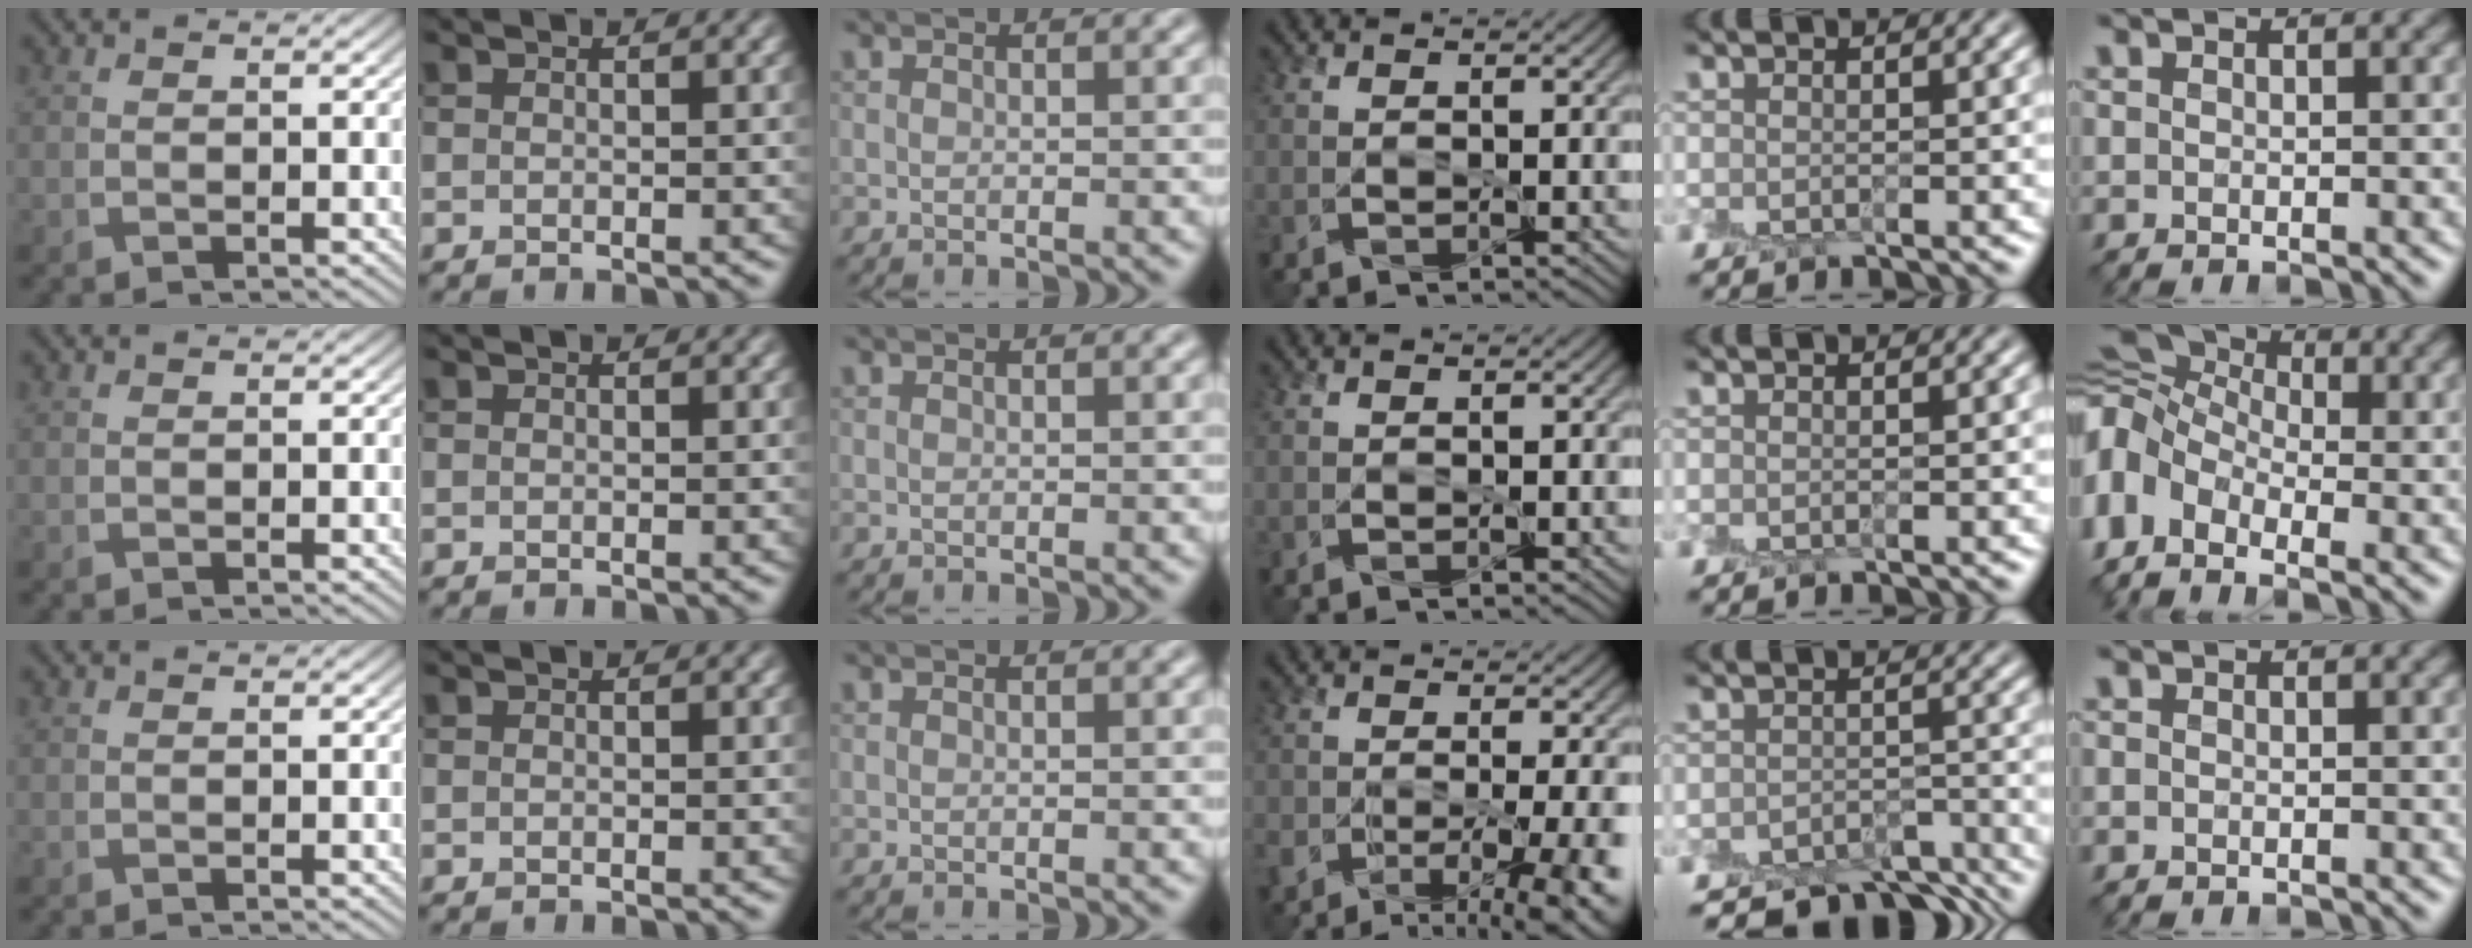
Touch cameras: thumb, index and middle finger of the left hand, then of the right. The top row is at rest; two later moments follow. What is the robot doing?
{"motion": "peel", "object": "envelope seal"}